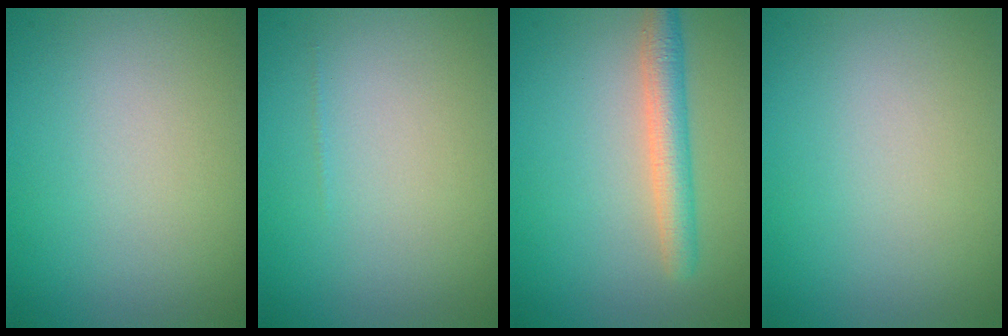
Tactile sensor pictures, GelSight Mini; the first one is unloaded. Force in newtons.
{"total": 0.0}
{"total": 3.0, "press": 3.0, "slide": 0.1}
{"total": 0.0}